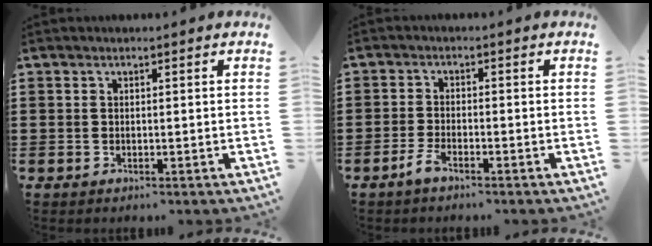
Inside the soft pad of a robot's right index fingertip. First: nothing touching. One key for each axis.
{"total": 2.4, "fx": -1.9, "fy": 0.6, "fz": 1.4, "tx": -0.047, "ty": -0.004, "tz": -0.043}